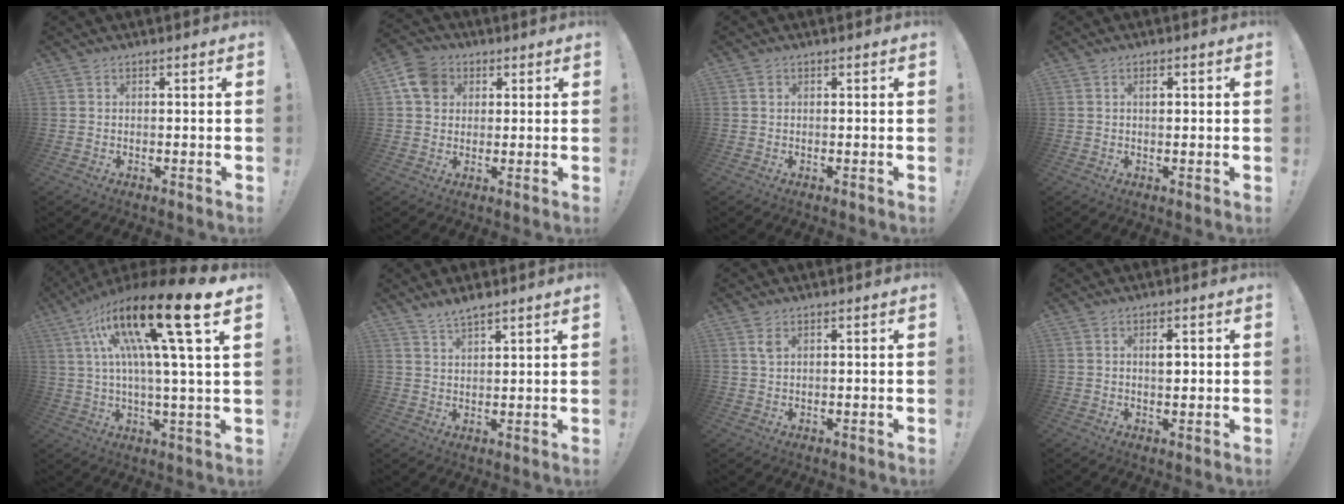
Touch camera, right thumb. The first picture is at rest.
{"total": 9.2, "force": [3.1, 7.5, 4.2], "torque": [-0.079, -0.001, 0.063]}
{"total": 0.7, "force": [0.2, 0.6, 0.3], "torque": [-0.007, 0.003, 0.004]}
{"total": 1.0, "force": [0.3, 0.5, 0.8], "torque": [-0.009, 0.000, 0.002]}
{"total": 22.5, "force": [8.3, 2.6, 20.7], "torque": [-0.374, -0.038, 0.116]}
{"total": 3.9, "force": [3.4, 0.1, 1.7], "torque": [-0.038, -0.017, 0.062]}
{"total": 2.0, "force": [1.0, 1.0, 1.4], "torque": [-0.027, 0.000, 0.018]}
{"total": 2.2, "force": [0.4, 1.0, 1.9], "torque": [-0.016, -0.008, 0.000]}